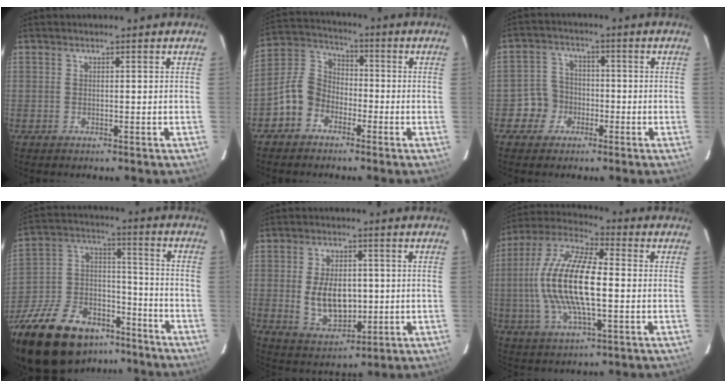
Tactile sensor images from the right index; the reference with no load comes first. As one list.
[{"total": 8.3, "force": [-4.4, 6.4, 2.9], "torque": [-0.068, 0.032, -0.090]}, {"total": 5.5, "force": [-2.4, 4.9, 0.5], "torque": [-0.012, 0.023, -0.044]}, {"total": 29.8, "force": [-20.9, 14.8, 15.3], "torque": [-0.340, 0.007, -0.324]}, {"total": 9.9, "force": [-0.4, 6.1, 7.9], "torque": [-0.153, -0.005, 0.009]}, {"total": 18.1, "force": [-0.6, 6.2, 17.0], "torque": [-0.336, 0.005, -0.017]}]